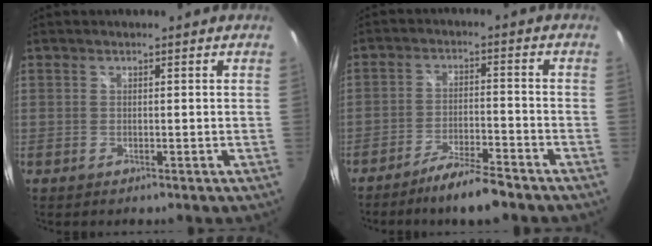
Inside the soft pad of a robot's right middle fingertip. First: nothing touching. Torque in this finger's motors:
{"motor_torque": [0.12, -0.17, 0.08, 0.02]}